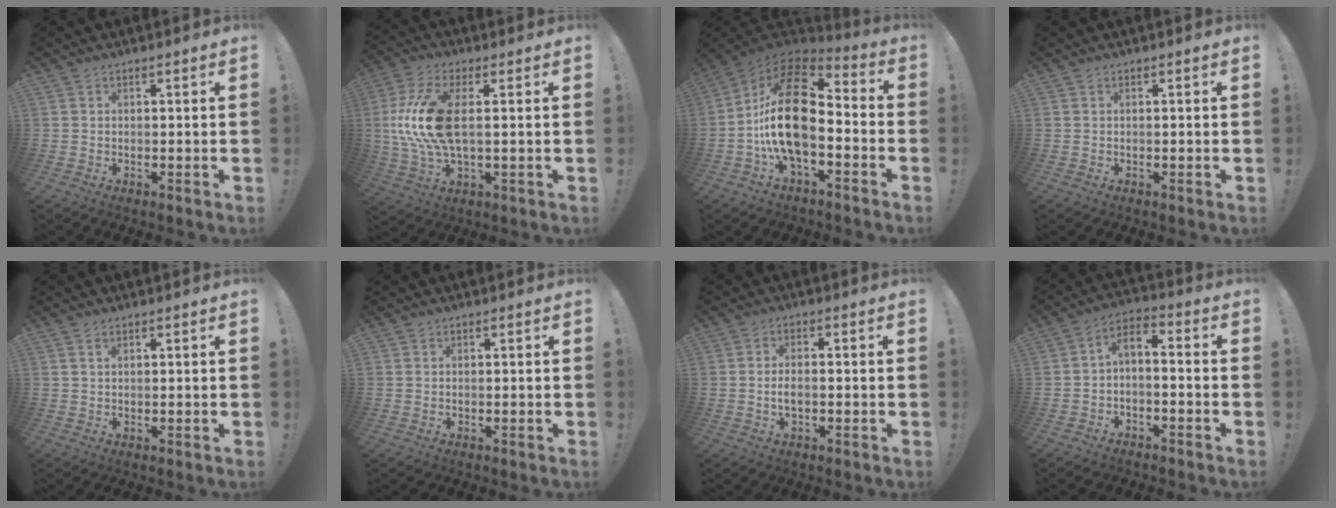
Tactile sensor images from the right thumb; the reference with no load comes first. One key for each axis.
{"total": 16.6, "fx": 1.5, "fy": 7.4, "fz": 14.8, "tx": -0.285, "ty": -0.005, "tz": 0.027}
{"total": 22.1, "fx": -2.0, "fy": 11.9, "fz": 18.6, "tx": -0.357, "ty": 0.024, "tz": -0.031}
{"total": 0.0}
{"total": 1.1, "fx": 0.6, "fy": 0.6, "fz": 0.7, "tx": -0.011, "ty": -0.001, "tz": 0.012}
{"total": 0.0}
{"total": 3.3, "fx": -0.5, "fy": 1.4, "fz": 2.9, "tx": -0.057, "ty": 0.006, "tz": -0.011}
{"total": 4.7, "fx": -2.9, "fy": 2.0, "fz": 3.0, "tx": -0.060, "ty": 0.011, "tz": -0.053}